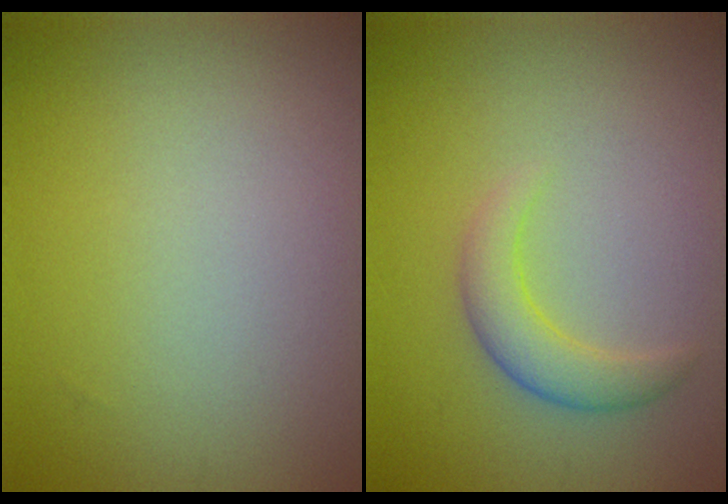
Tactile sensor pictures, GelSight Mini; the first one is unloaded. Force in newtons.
{"total": 2.5, "press": 2.5, "slide": 0.1}